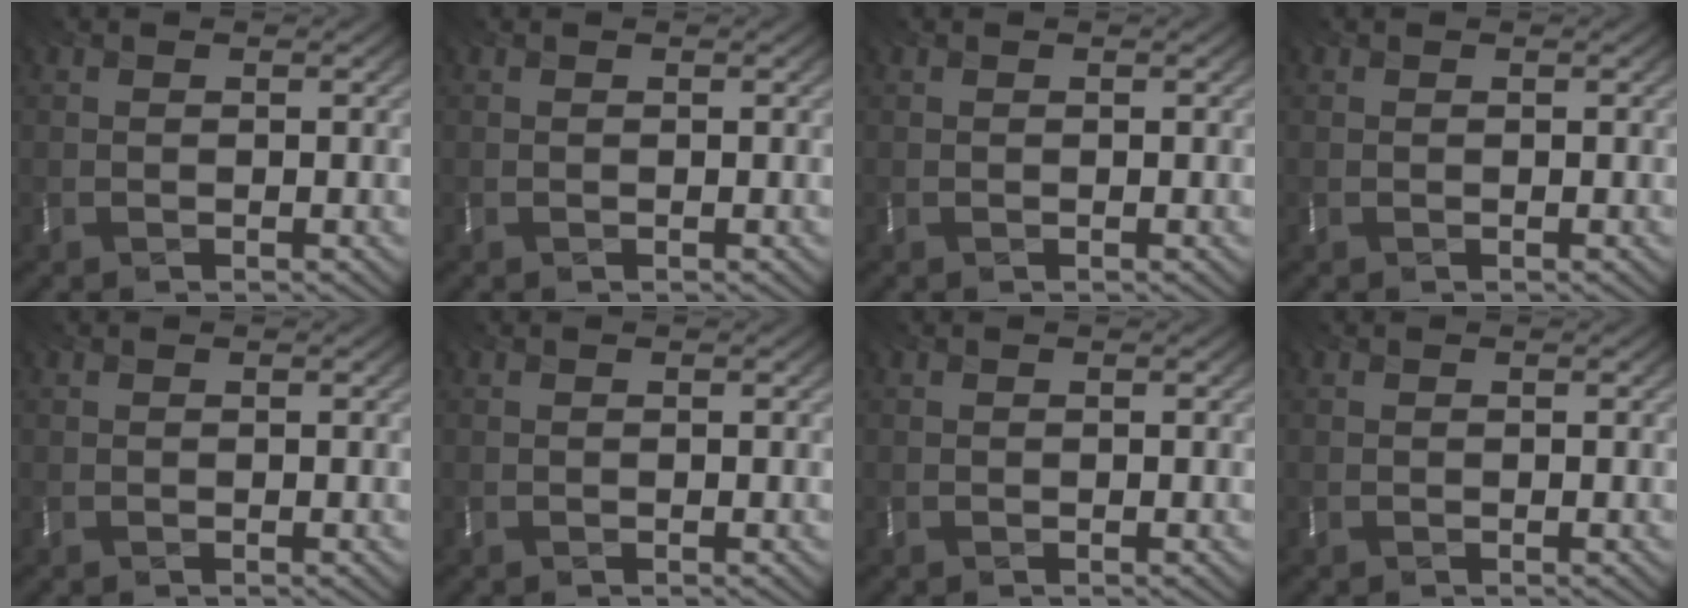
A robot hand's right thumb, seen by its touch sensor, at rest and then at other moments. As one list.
[{"total": 0.0}, {"total": 0.0}, {"total": 0.0}, {"total": 0.0}, {"total": 0.0}, {"total": 0.0}, {"total": 0.0}]